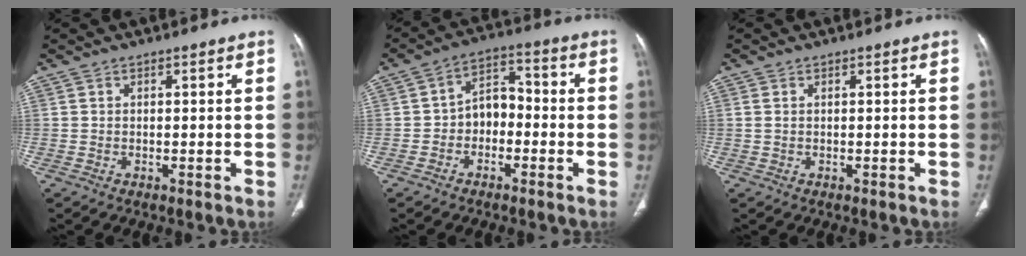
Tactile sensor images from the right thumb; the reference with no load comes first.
{"total": 6.8, "force": [-1.6, 5.1, 4.2], "torque": [-0.041, 0.036, -0.041]}
{"total": 0.8, "force": [0.2, 0.4, 0.7], "torque": [-0.021, 0.008, 0.008]}